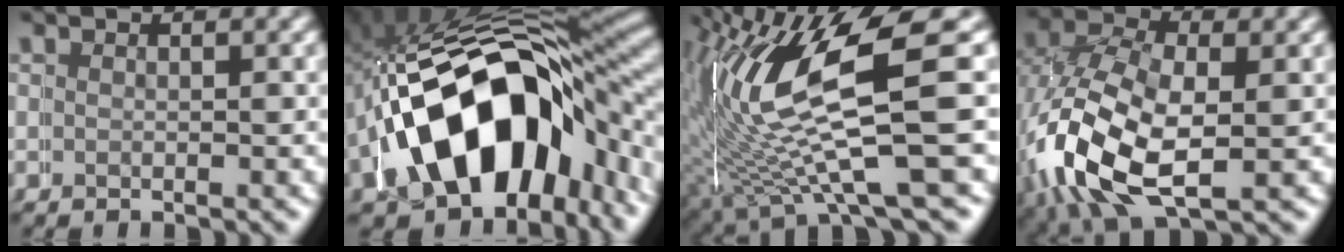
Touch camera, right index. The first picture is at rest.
{"total": 16.0, "force": [-1.7, 9.7, 12.7], "torque": [-0.226, -0.026, -0.007]}
{"total": 11.6, "force": [1.1, 5.3, 10.2], "torque": [-0.182, 0.003, 0.026]}
{"total": 10.9, "force": [-1.9, 8.4, 6.7], "torque": [-0.187, -0.050, -0.008]}